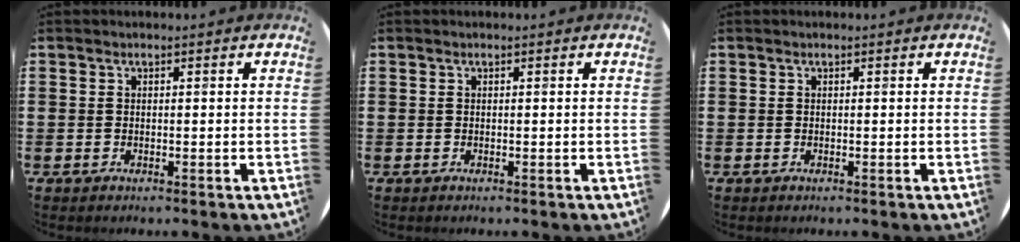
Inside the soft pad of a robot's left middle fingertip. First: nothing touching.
{"total": 0.0}
{"total": 0.0}